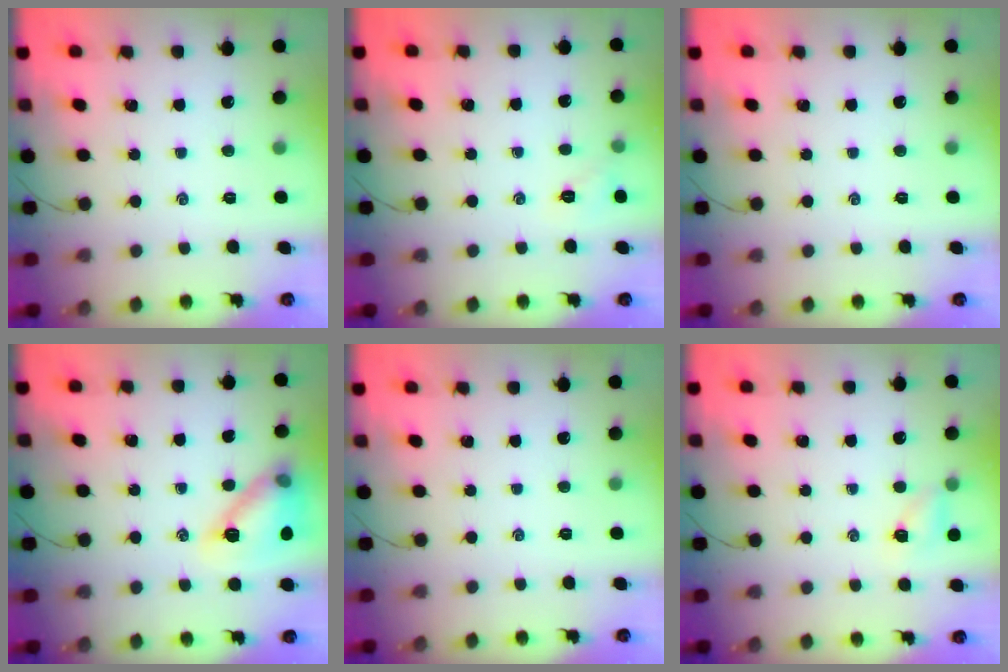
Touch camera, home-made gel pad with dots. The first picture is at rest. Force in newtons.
{"total": 5.4, "press": 5.2, "slide": 1.6}
{"total": 0.0}
{"total": 13.6, "press": 13.6, "slide": 0.7}
{"total": 0.0}
{"total": 4.5, "press": 4.3, "slide": 1.3}